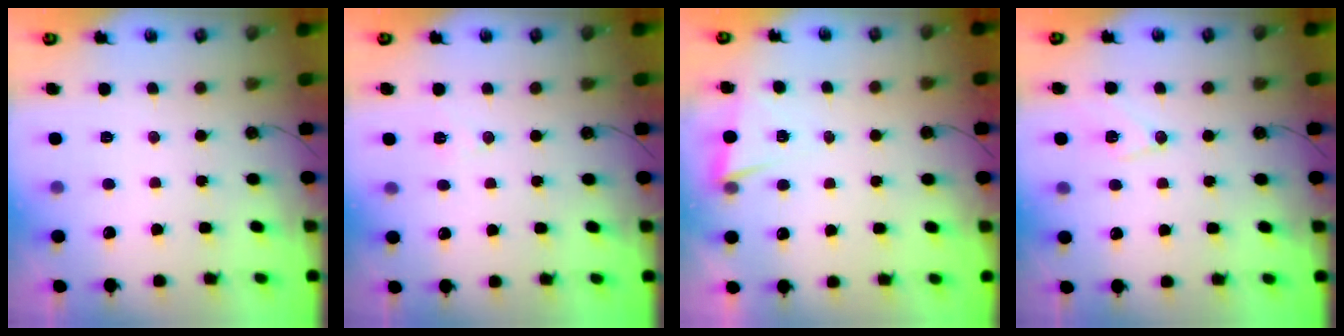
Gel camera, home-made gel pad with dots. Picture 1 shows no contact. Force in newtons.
{"total": 6.7, "press": 5.0, "slide": 4.4}
{"total": 3.0, "press": 2.8, "slide": 0.9}
{"total": 8.8, "press": 8.8, "slide": 0.9}